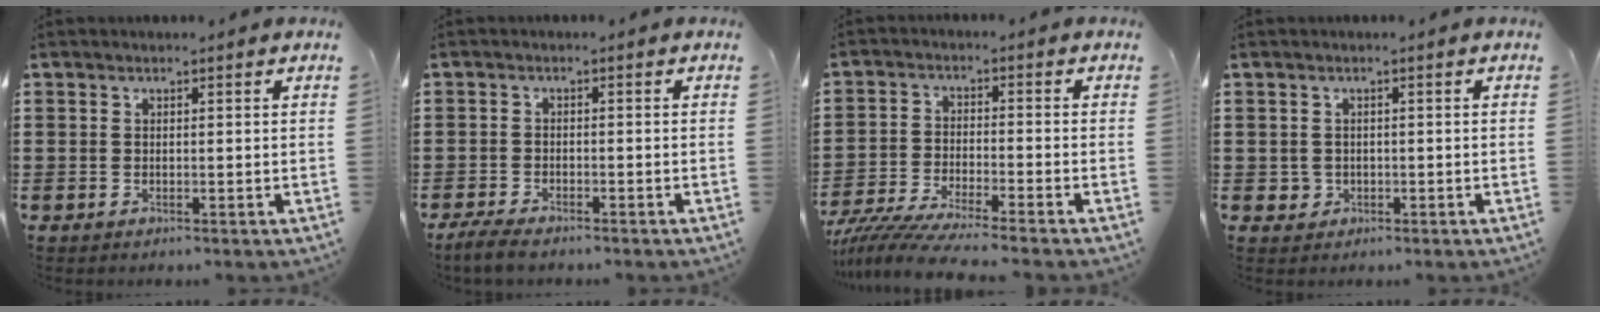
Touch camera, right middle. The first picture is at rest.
{"total": 2.7, "force": [-2.4, 0.5, 1.1], "torque": [-0.035, 0.000, -0.052]}
{"total": 6.4, "force": [-6.0, -0.3, 2.3], "torque": [-0.061, -0.015, -0.121]}
{"total": 1.3, "force": [-0.2, 1.3, 0.3], "torque": [-0.010, 0.004, -0.007]}